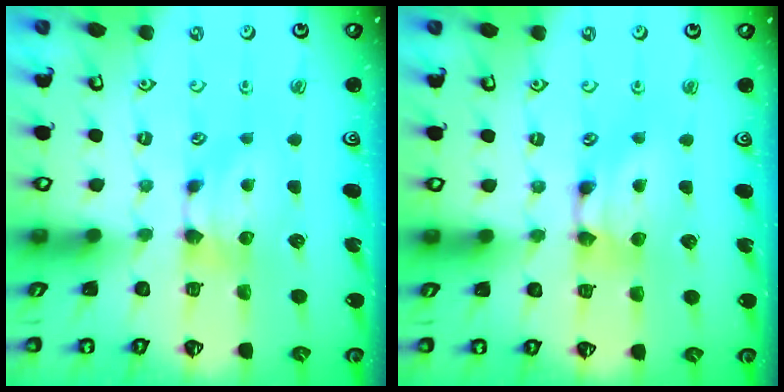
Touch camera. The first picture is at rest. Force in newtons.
{"total": 2.2, "press": 2.2, "slide": 0.1}